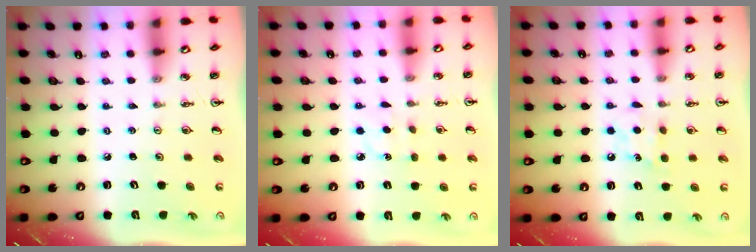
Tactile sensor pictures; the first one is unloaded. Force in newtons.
{"total": 4.3, "press": 4.3, "slide": 0.4}
{"total": 7.6, "press": 7.5, "slide": 1.0}